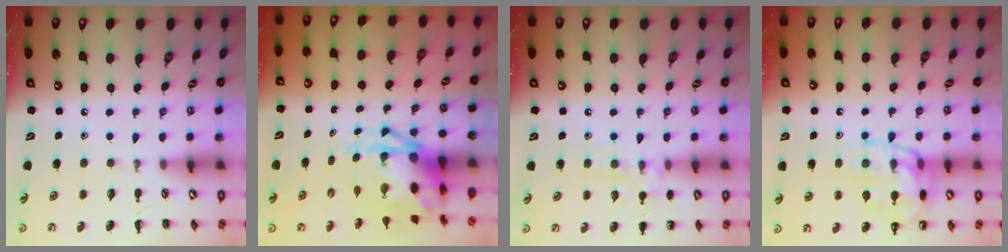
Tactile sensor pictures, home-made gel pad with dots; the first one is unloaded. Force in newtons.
{"total": 6.0, "press": 5.9, "slide": 1.4}
{"total": 9.0, "press": 8.9, "slide": 1.7}
{"total": 14.4, "press": 14.3, "slide": 1.3}